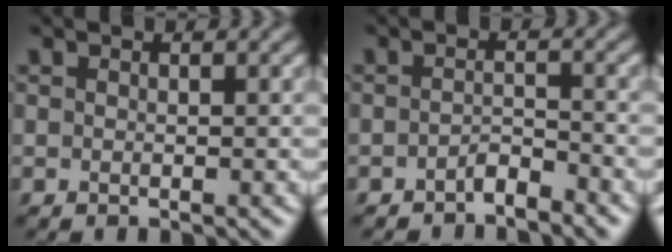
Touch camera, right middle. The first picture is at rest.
{"total": 1.6, "force": [-1.3, 0.3, 0.7], "torque": [-0.013, 0.006, -0.025]}